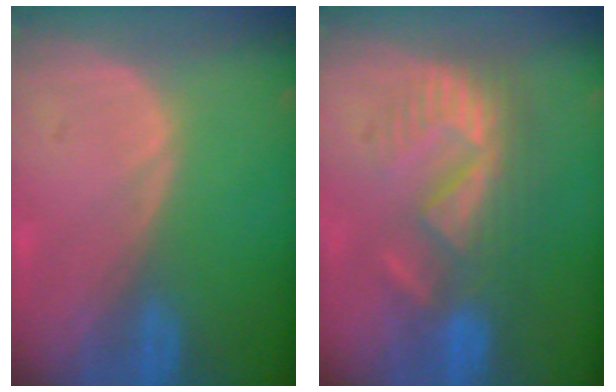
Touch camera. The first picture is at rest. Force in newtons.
{"total": 8.8, "press": 8.2, "slide": 3.3}